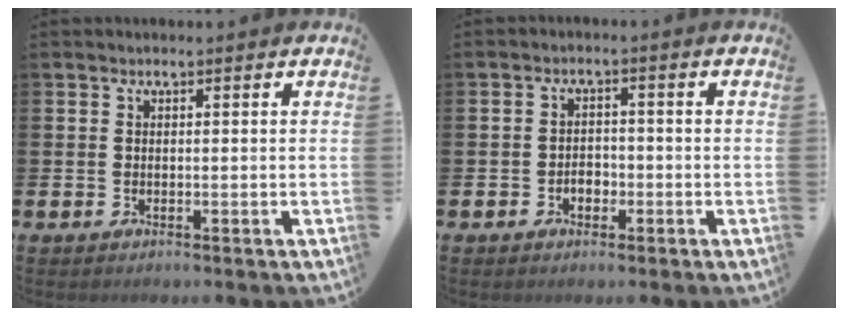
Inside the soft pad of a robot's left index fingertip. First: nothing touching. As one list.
[{"total": 2.2, "force": [-0.9, 1.6, 1.2], "torque": [-0.014, 0.001, -0.023]}]